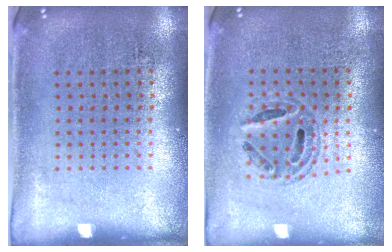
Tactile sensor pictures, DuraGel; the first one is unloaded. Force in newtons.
{"total": 0.8, "press": 0.8, "slide": 0.2}